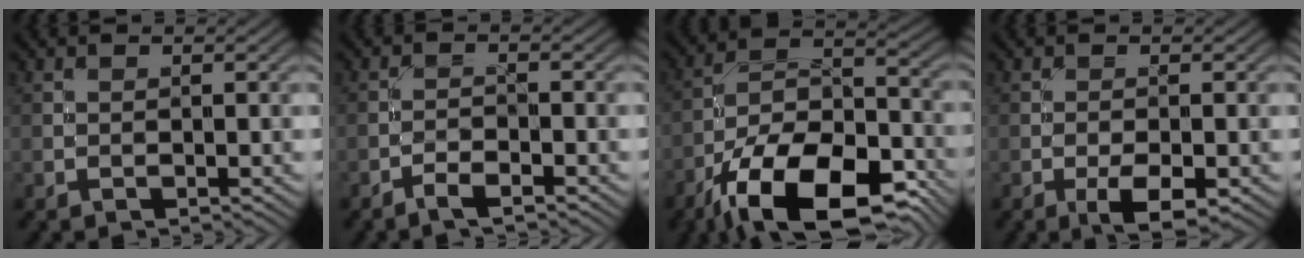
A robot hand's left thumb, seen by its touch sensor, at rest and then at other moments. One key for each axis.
{"total": 2.1, "fx": -1.8, "fy": 0.3, "fz": 1.1, "tx": -0.026, "ty": 0.002, "tz": -0.039}
{"total": 17.3, "fx": -10.8, "fy": 7.2, "fz": 11.4, "tx": -0.211, "ty": -0.019, "tz": -0.195}
{"total": 3.9, "fx": -1.8, "fy": 1.3, "fz": 3.2, "tx": -0.053, "ty": 0.000, "tz": -0.029}